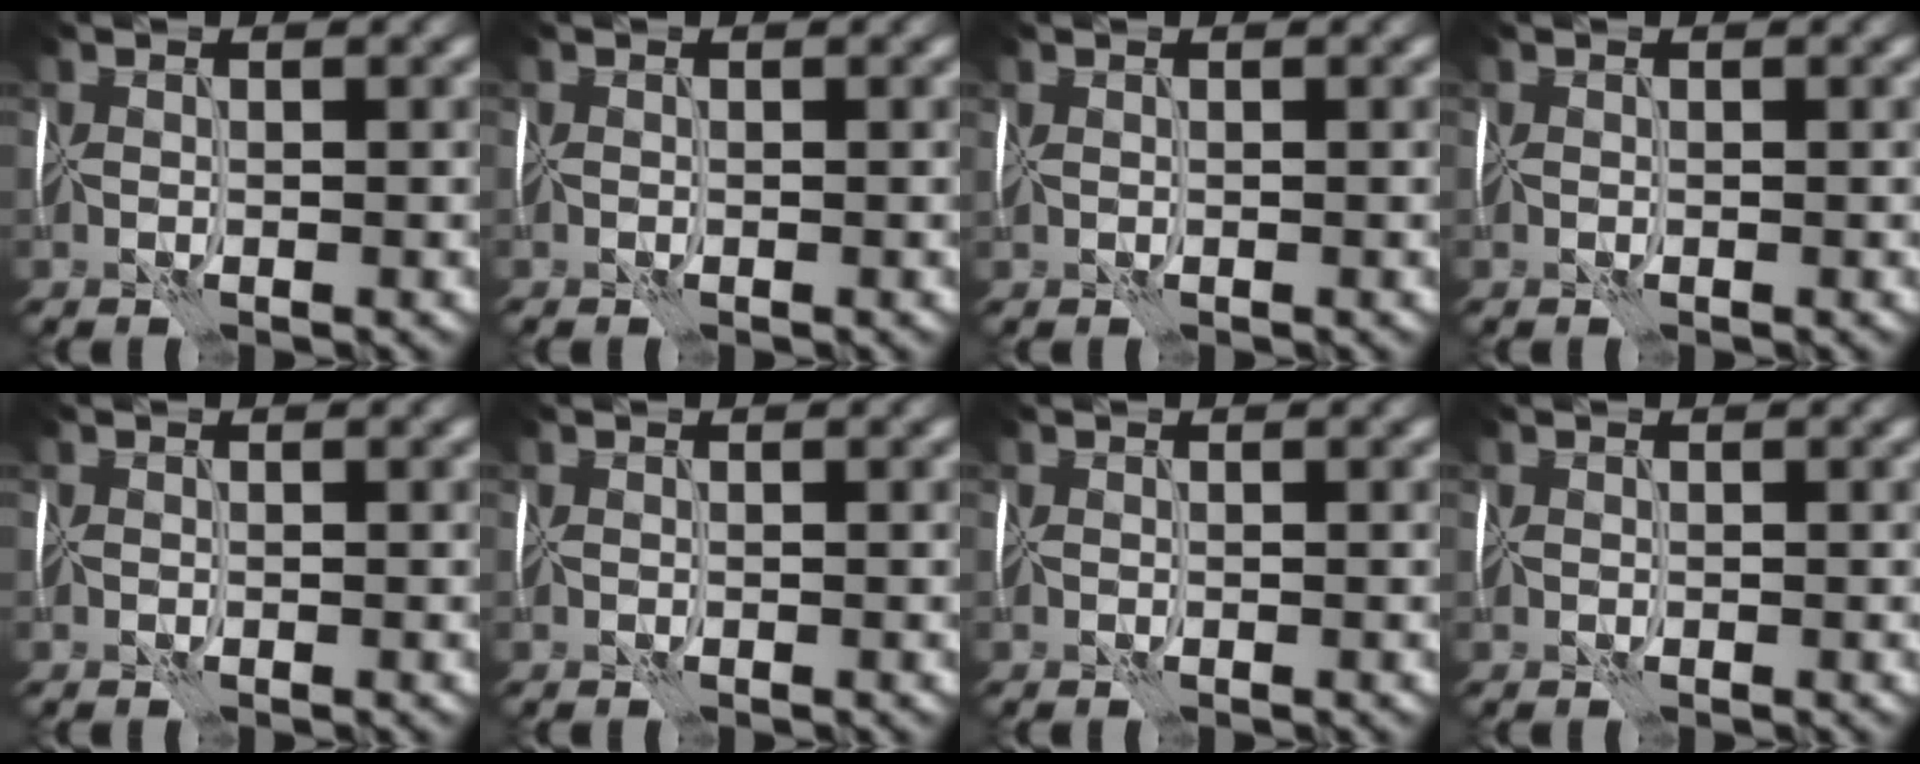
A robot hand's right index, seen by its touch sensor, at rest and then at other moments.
{"total": 0.0}
{"total": 0.5, "force": [0.4, 0.1, 0.3], "torque": [-0.005, 0.001, 0.010]}
{"total": 0.0}
{"total": 0.0}
{"total": 0.0}
{"total": 0.0}
{"total": 0.0}